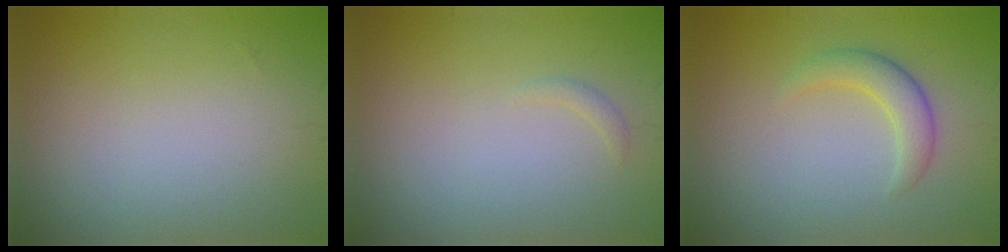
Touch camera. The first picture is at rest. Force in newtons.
{"total": 0.6, "press": 0.6, "slide": 0.1}
{"total": 2.5, "press": 2.4, "slide": 0.2}